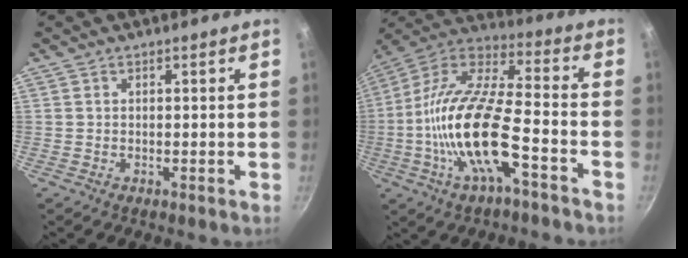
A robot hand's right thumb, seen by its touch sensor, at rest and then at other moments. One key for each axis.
{"total": 20.2, "fx": -6.7, "fy": 7.2, "fz": 17.7, "tx": -0.338, "ty": 0.041, "tz": -0.142}